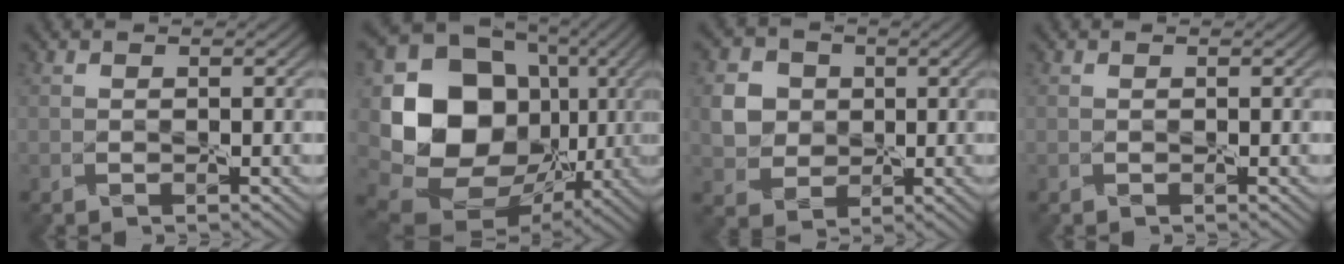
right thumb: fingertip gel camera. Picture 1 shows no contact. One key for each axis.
{"total": 15.6, "fx": 0.8, "fy": 13.1, "fz": 8.3, "tx": -0.172, "ty": -0.031, "tz": 0.018}
{"total": 4.0, "fx": 1.1, "fy": 3.8, "fz": 0.7, "tx": -0.031, "ty": 0.007, "tz": 0.009}
{"total": 0.0}